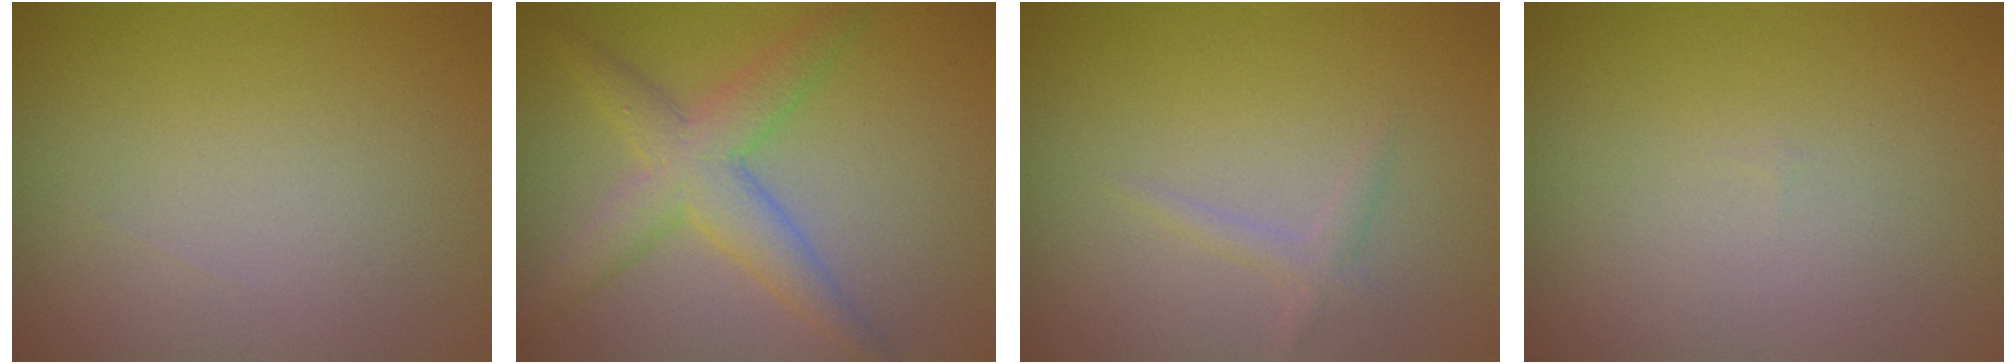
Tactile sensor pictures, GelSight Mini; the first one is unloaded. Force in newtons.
{"total": 4.7, "press": 4.7, "slide": 0.2}
{"total": 1.1, "press": 1.1, "slide": 0.0}
{"total": 0.0}